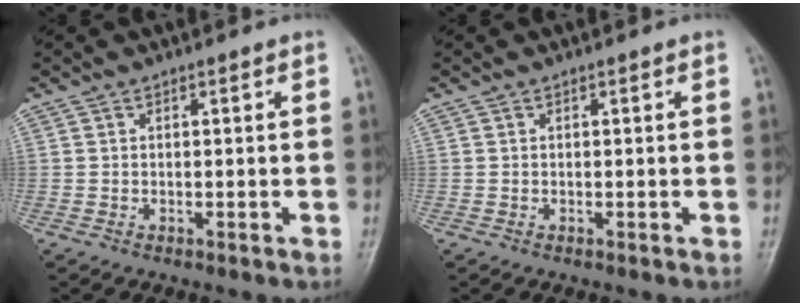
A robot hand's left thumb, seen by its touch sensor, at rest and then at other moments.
{"total": 0.0}